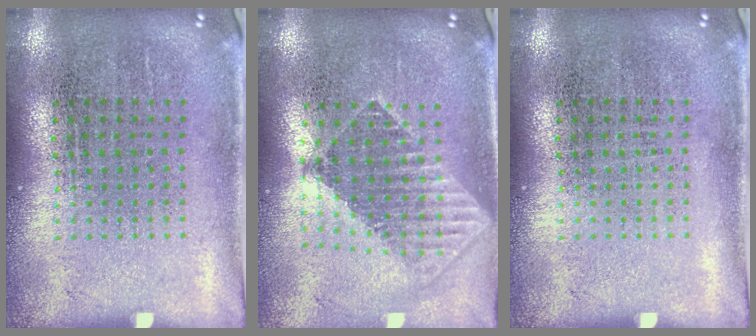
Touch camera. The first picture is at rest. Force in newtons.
{"total": 1.7, "press": 1.4, "slide": 1.1}
{"total": 0.0}